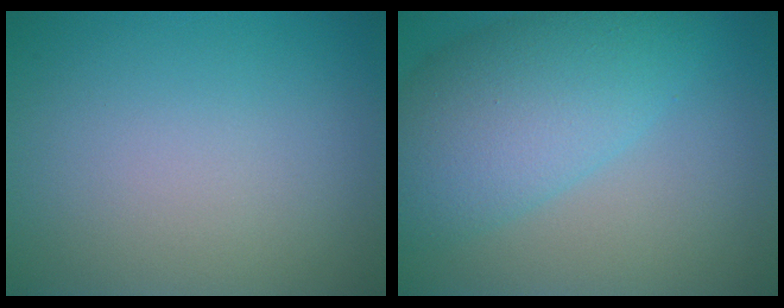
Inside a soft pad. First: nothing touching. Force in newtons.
{"total": 7.8, "press": 7.7, "slide": 0.3}